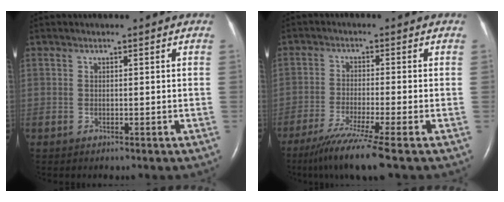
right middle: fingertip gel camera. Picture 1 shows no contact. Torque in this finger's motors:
{"motor_torque": [0.96, -0.86, 0.40, 0.07]}